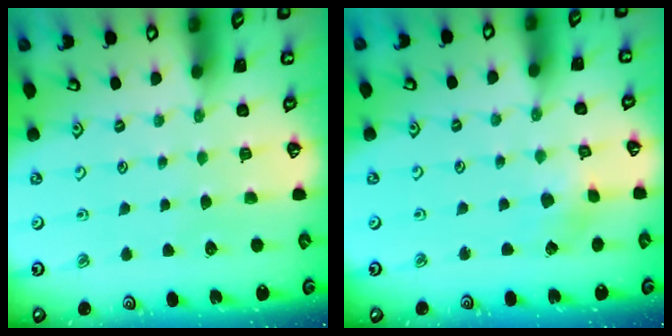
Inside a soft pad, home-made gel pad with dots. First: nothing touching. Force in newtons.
{"total": 2.0, "press": 2.0, "slide": 0.2}